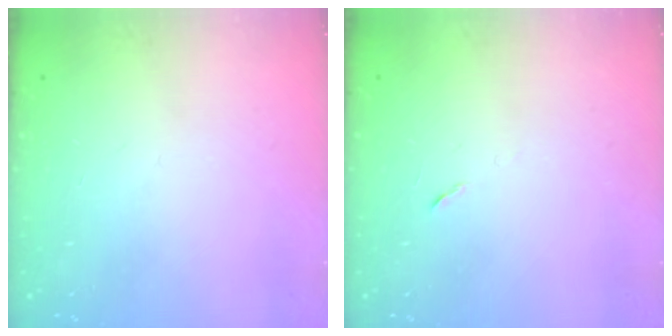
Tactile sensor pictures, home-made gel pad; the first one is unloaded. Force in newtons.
{"total": 5.2, "press": 4.8, "slide": 2.1}